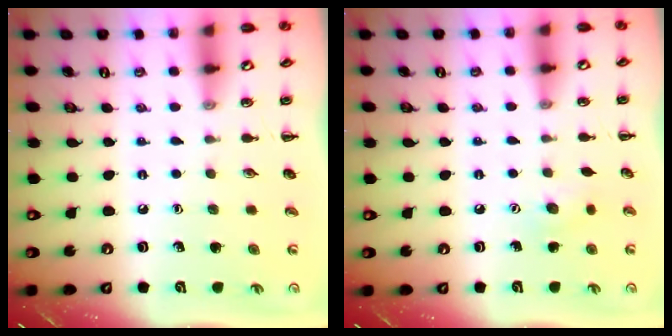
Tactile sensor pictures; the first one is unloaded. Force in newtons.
{"total": 5.8, "press": 5.7, "slide": 1.3}